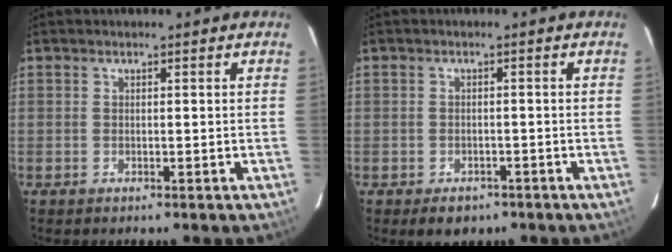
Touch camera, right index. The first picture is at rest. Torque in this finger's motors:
{"motor_torque": [-0.01, -0.02, -0.06, -0.07]}